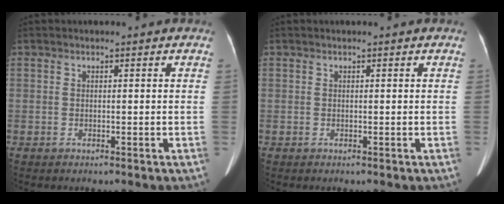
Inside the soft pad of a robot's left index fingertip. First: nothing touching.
{"total": 0.0}